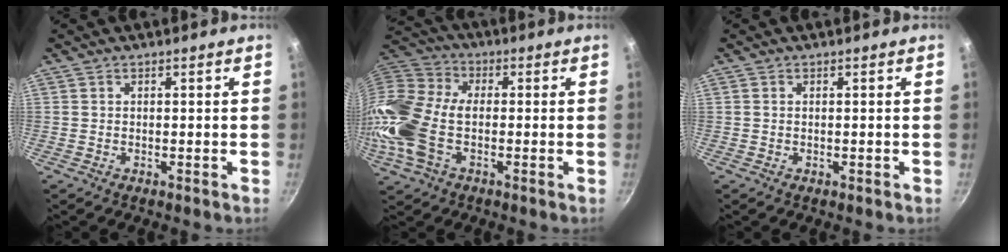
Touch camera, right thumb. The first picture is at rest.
{"total": 16.5, "force": [-3.2, 10.3, 12.5], "torque": [-0.258, 0.024, -0.081]}
{"total": 0.0}